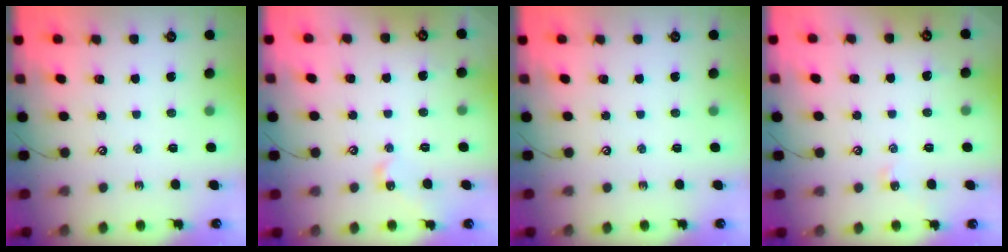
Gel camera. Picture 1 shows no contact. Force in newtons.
{"total": 3.5, "press": 3.4, "slide": 0.9}
{"total": 0.0}
{"total": 1.3, "press": 1.2, "slide": 0.4}